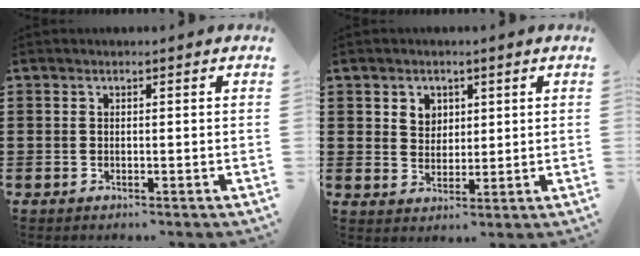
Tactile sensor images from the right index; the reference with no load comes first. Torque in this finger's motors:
{"motor_torque": [0.03, 0.00, 0.23, 0.05]}